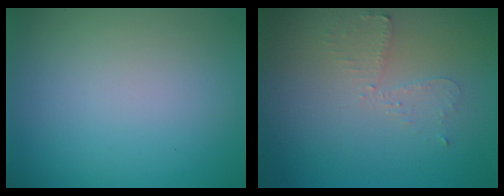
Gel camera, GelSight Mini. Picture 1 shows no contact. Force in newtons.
{"total": 1.9, "press": 1.9, "slide": 0.4}